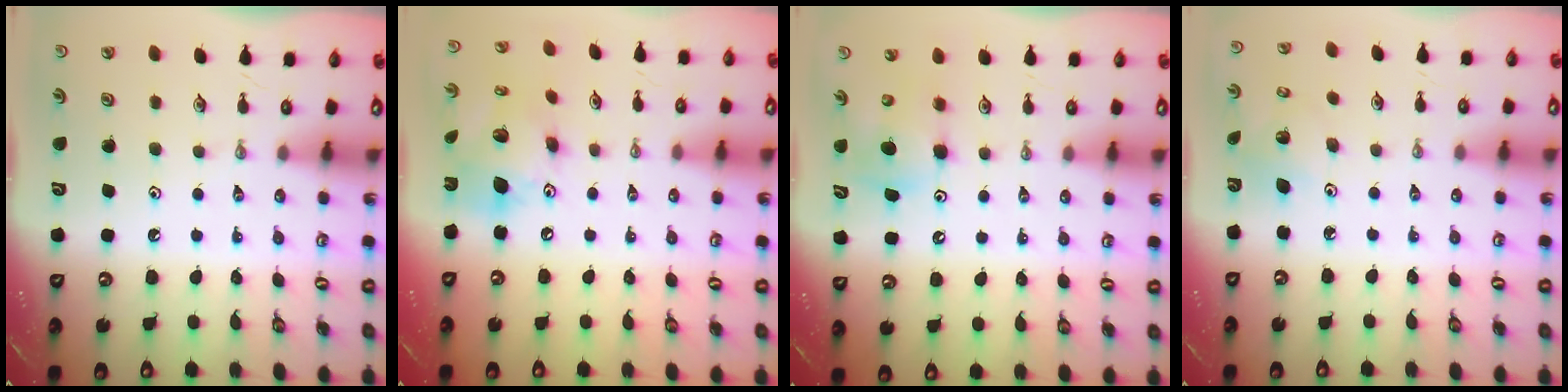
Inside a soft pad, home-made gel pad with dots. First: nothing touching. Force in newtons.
{"total": 15.3, "press": 15.2, "slide": 1.4}
{"total": 6.4, "press": 6.3, "slide": 1.3}
{"total": 3.9, "press": 3.9, "slide": 0.3}